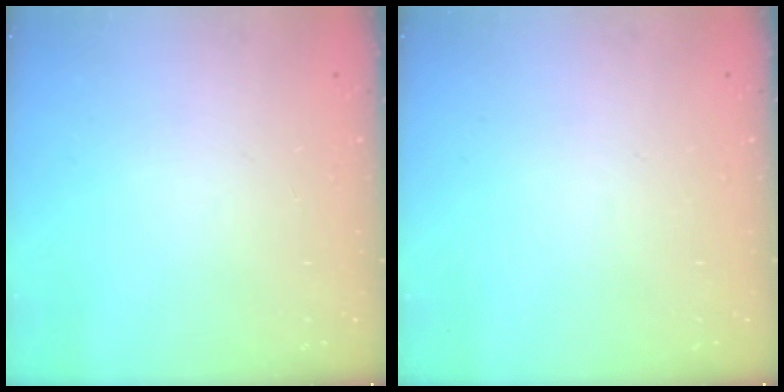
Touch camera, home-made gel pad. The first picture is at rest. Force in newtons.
{"total": 0.0}